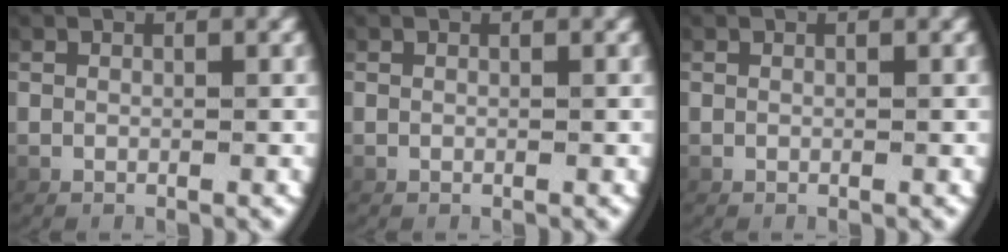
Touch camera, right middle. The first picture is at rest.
{"total": 0.0}
{"total": 0.0}